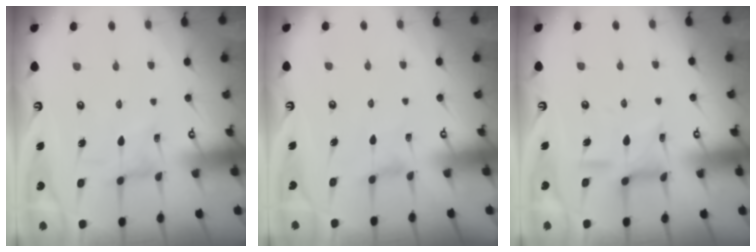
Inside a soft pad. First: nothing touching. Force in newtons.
{"total": 2.6, "press": 2.6, "slide": 0.5}
{"total": 10.6, "press": 10.6, "slide": 0.7}